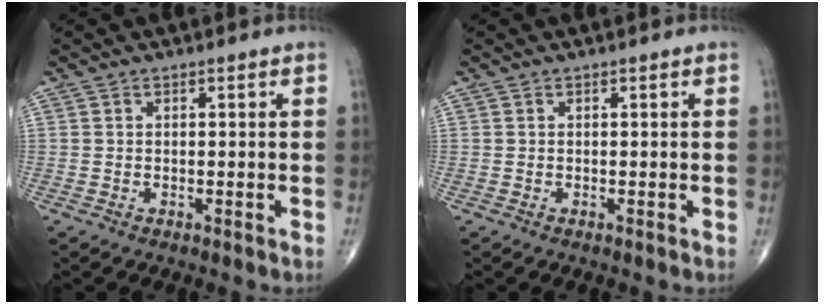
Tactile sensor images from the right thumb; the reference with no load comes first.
{"total": 0.0}